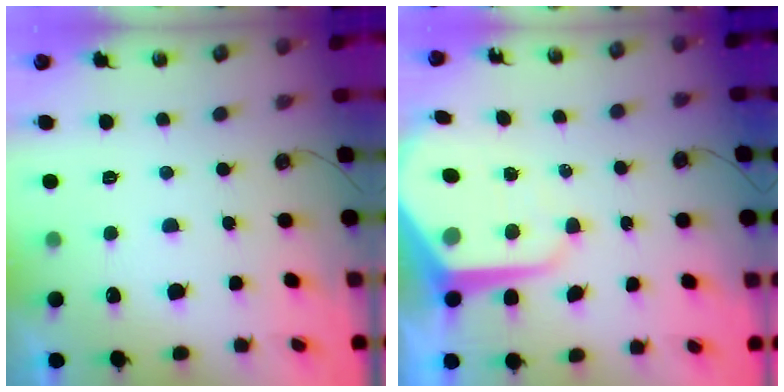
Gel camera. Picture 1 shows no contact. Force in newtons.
{"total": 10.6, "press": 10.6, "slide": 0.9}